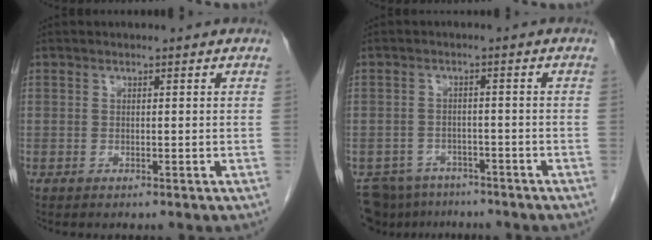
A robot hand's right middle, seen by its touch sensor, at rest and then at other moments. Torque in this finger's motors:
{"motor_torque": [1.19, -0.94, 0.33, 0.03]}